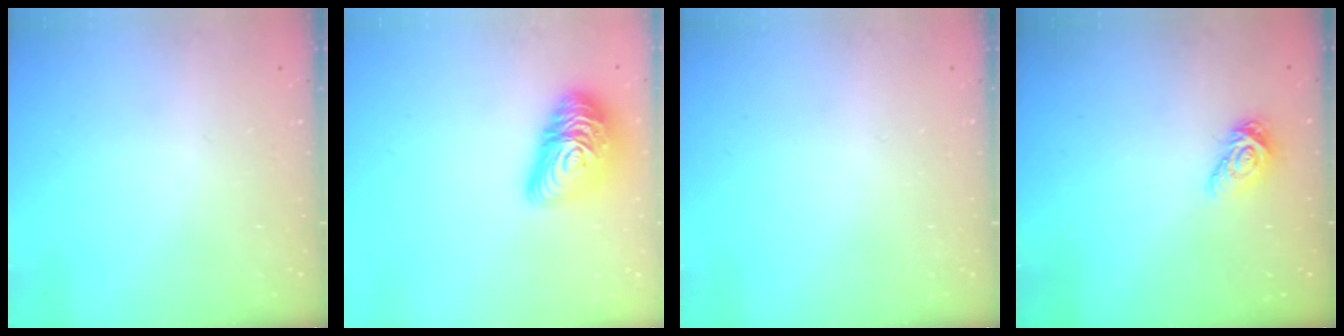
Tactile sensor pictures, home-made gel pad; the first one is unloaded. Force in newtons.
{"total": 16.4, "press": 16.4, "slide": 0.9}
{"total": 0.0}
{"total": 8.1, "press": 8.1, "slide": 0.3}